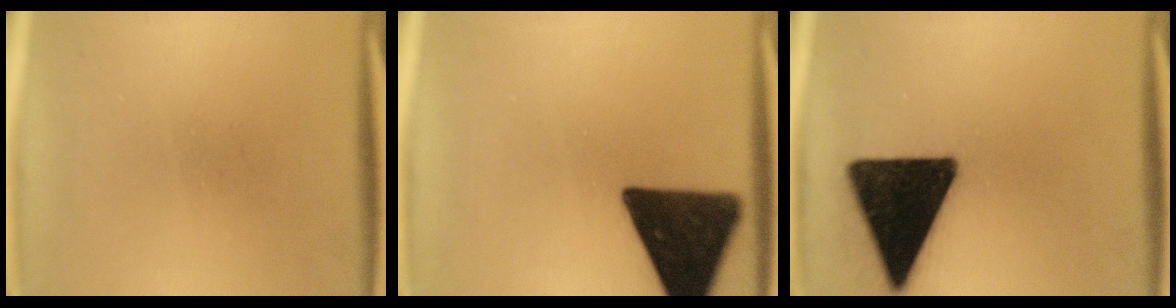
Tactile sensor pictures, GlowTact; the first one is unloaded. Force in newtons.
{"total": 16.7}
{"total": 18.7}